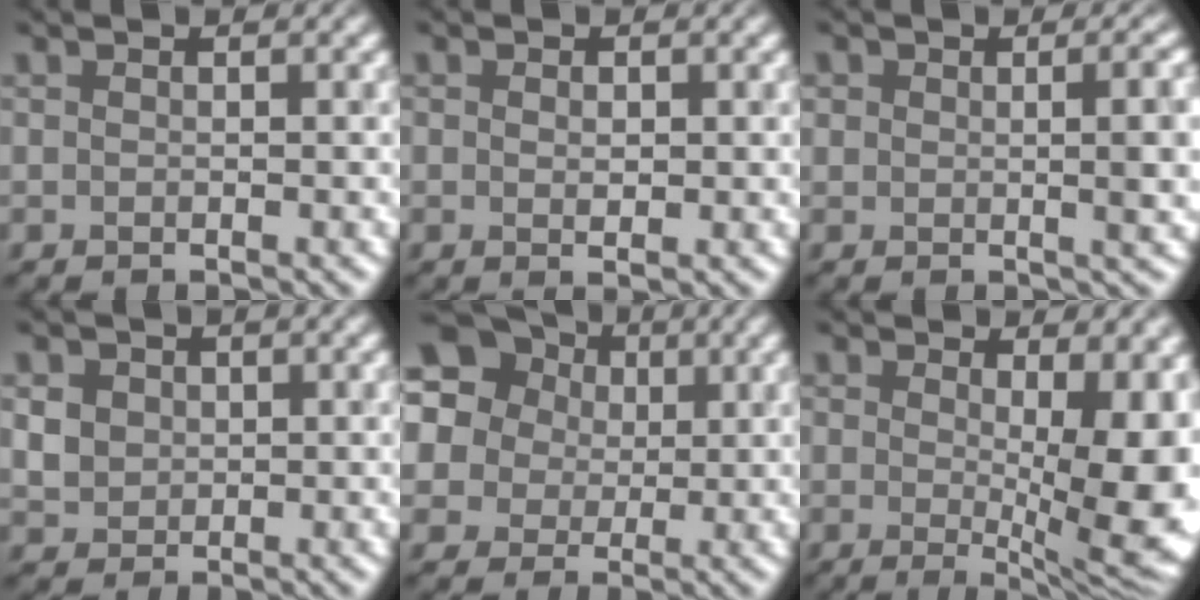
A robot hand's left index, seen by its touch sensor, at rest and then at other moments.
{"total": 1.2, "force": [0.1, 0.7, 1.0], "torque": [-0.016, -0.001, 0.000]}
{"total": 3.8, "force": [0.5, 1.4, 3.5], "torque": [-0.041, 0.000, 0.011]}
{"total": 2.5, "force": [0.7, 2.2, 1.0], "torque": [-0.032, 0.001, 0.022]}
{"total": 16.7, "force": [6.2, 13.9, 6.9], "torque": [-0.186, 0.040, 0.080]}
{"total": 9.5, "force": [0.0, 3.3, 8.9], "torque": [-0.099, -0.008, -0.001]}